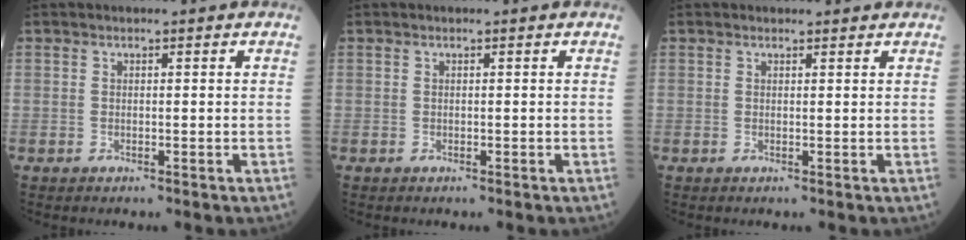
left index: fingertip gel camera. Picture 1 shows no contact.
{"total": 0.0}
{"total": 1.5, "force": [1.5, 0.4, 0.1], "torque": [-0.001, 0.004, 0.017]}